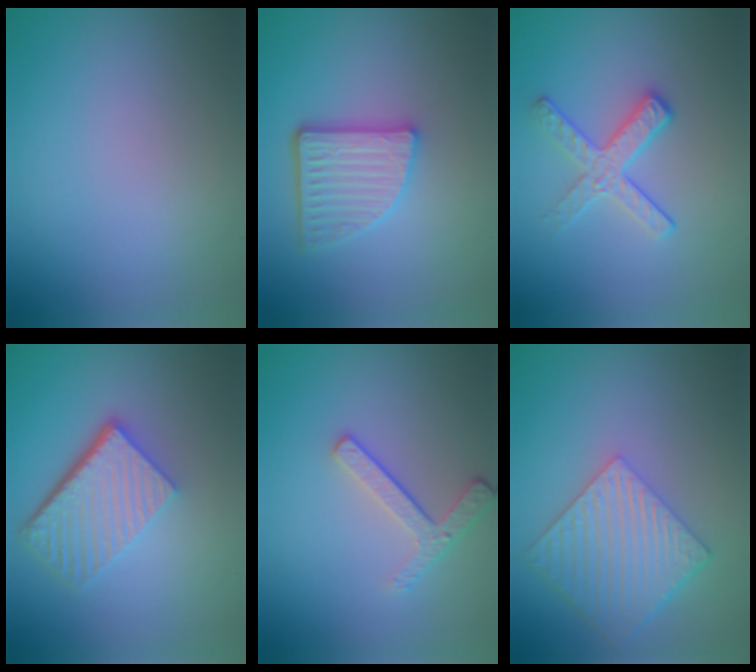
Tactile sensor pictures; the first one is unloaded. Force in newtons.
{"total": 4.4, "press": 3.6, "slide": 2.5}
{"total": 2.9, "press": 2.6, "slide": 1.4}
{"total": 5.9, "press": 4.0, "slide": 4.3}
{"total": 2.6, "press": 2.2, "slide": 1.3}
{"total": 6.0, "press": 4.6, "slide": 4.0}